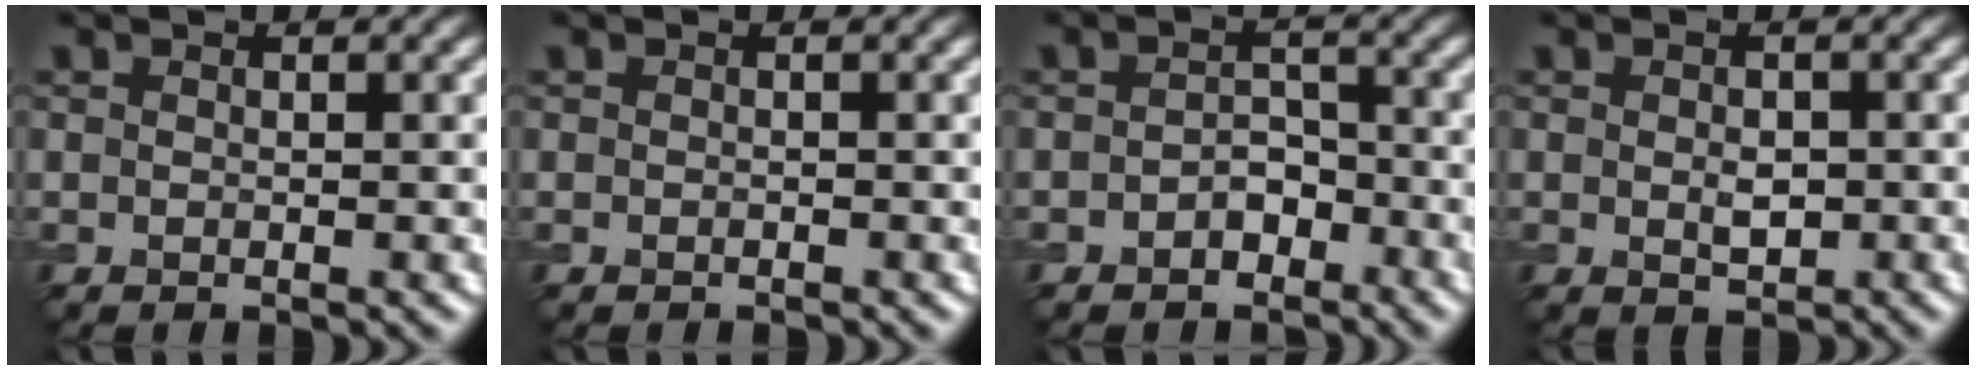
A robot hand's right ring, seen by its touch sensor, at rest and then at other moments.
{"total": 0.0}
{"total": 2.2, "force": [-1.3, 1.5, 0.9], "torque": [-0.011, 0.007, -0.025]}
{"total": 1.6, "force": [-0.2, 1.1, 1.2], "torque": [-0.021, -0.004, 0.000]}